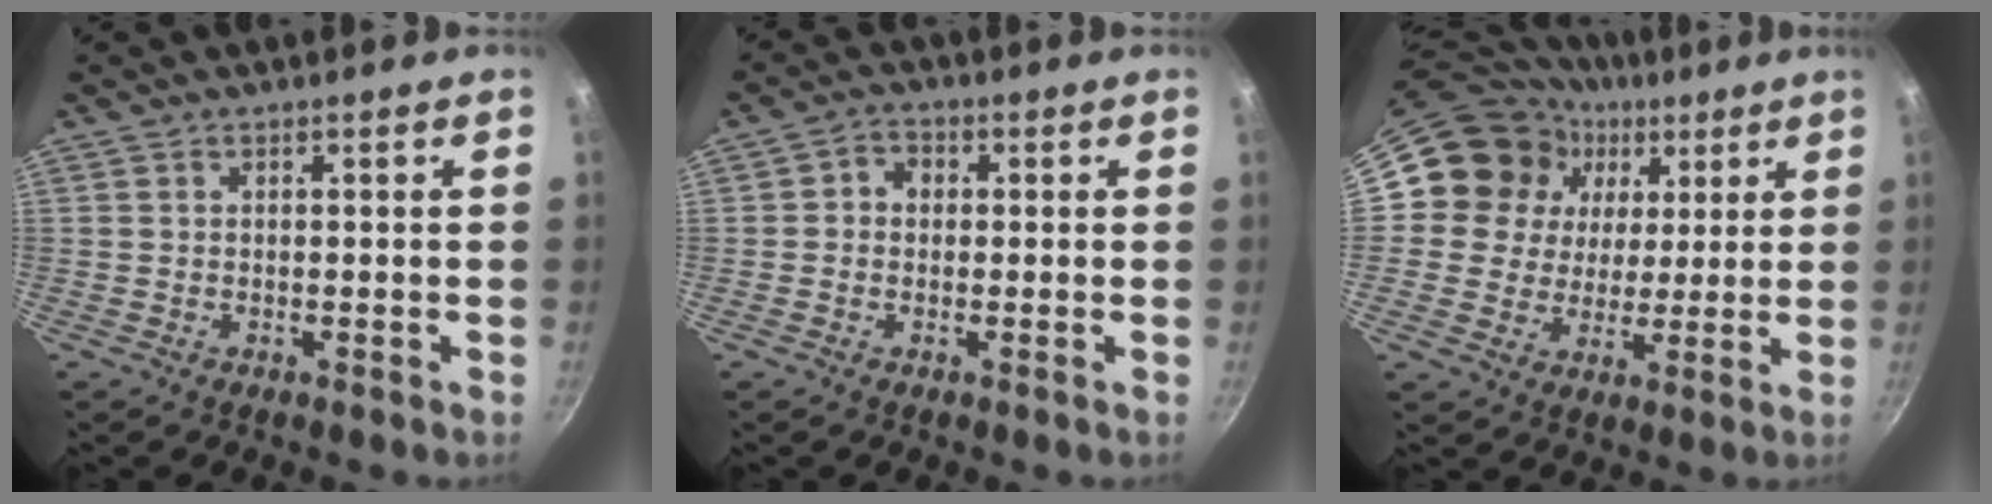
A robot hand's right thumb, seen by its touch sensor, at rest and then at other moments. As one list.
[{"total": 3.4, "force": [0.3, 2.9, 1.7], "torque": [-0.014, 0.005, -0.006]}, {"total": 14.9, "force": [5.7, 12.9, 4.8], "torque": [-0.062, -0.006, 0.088]}]